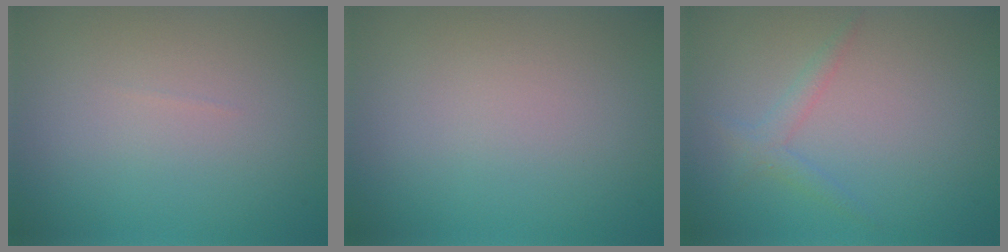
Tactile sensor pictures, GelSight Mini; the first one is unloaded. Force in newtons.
{"total": 0.0}
{"total": 1.4, "press": 1.4, "slide": 0.1}